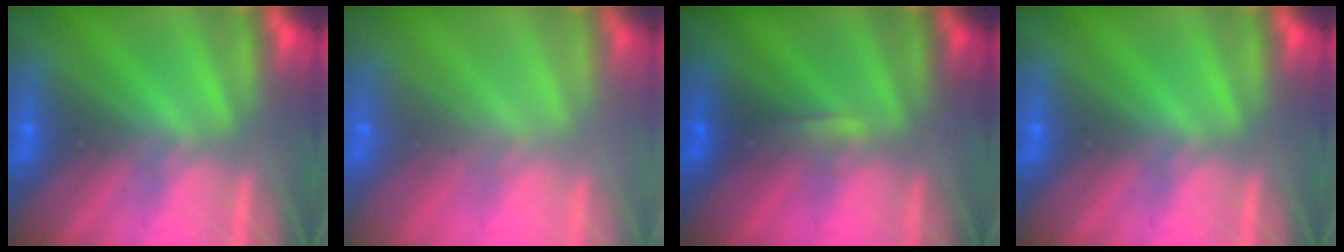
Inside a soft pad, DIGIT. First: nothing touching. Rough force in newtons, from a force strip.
{"total": 2.2}
{"total": 3.4}
{"total": 0.0}